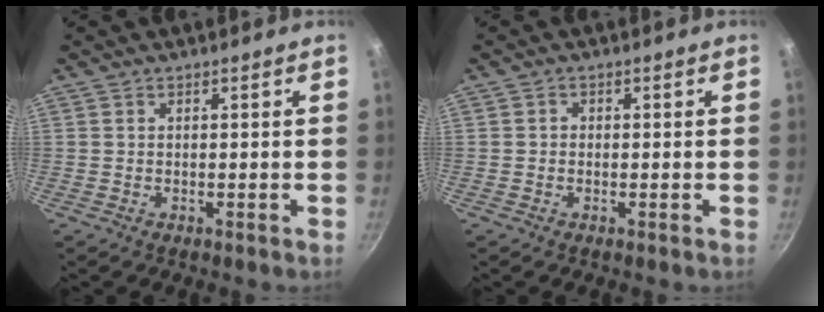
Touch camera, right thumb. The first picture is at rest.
{"total": 1.0, "force": [-0.1, 1.0, 0.3], "torque": [-0.002, 0.003, -0.004]}